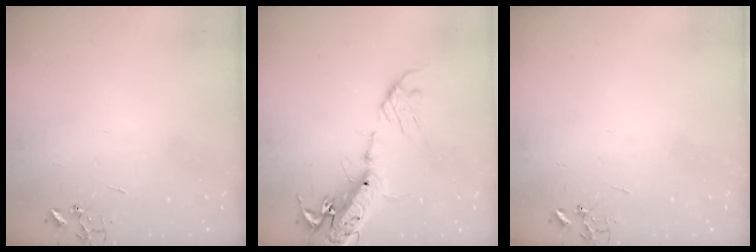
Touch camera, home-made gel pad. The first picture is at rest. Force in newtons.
{"total": 19.6, "press": 19.1, "slide": 4.3}
{"total": 0.0}